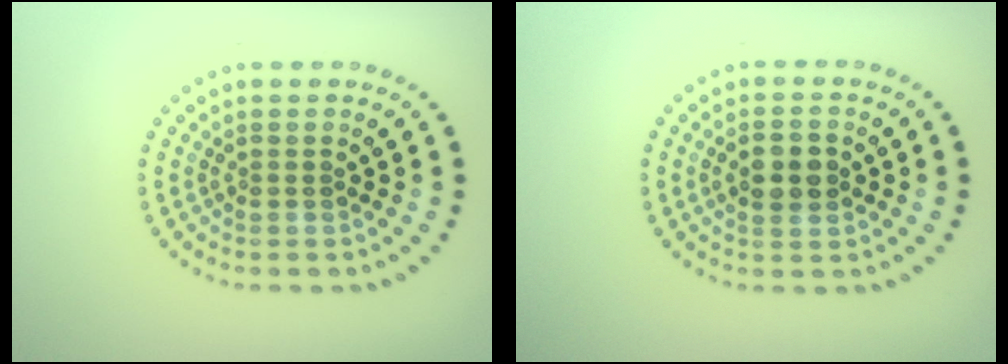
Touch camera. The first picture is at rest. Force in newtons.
{"total": 2.6, "press": 2.6, "slide": 0.3}